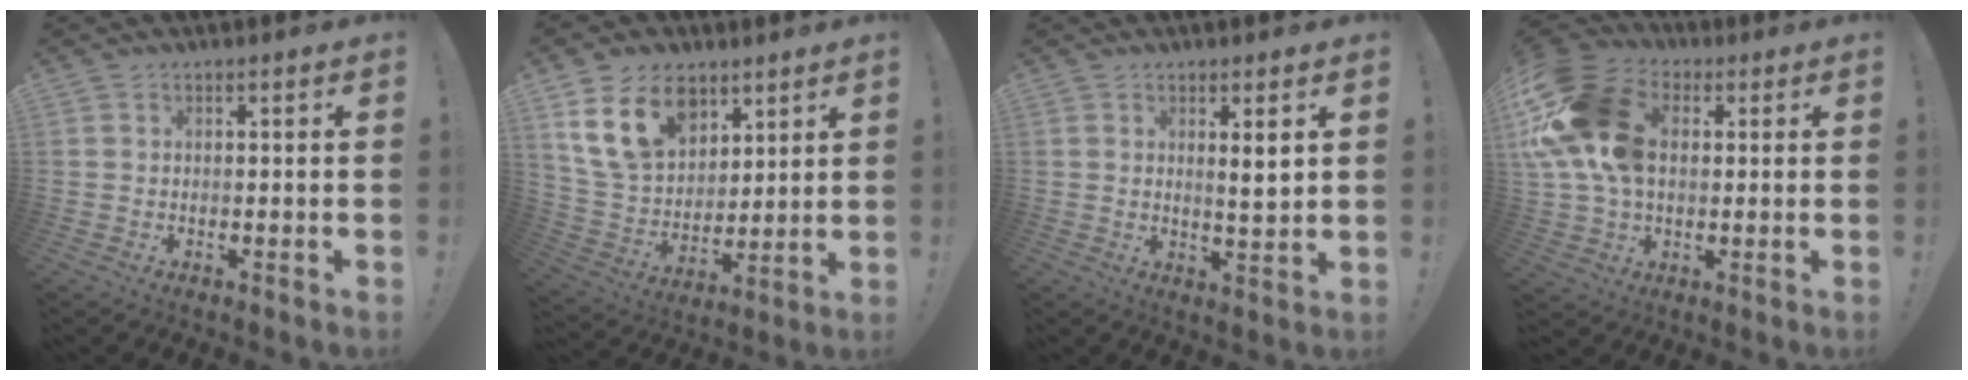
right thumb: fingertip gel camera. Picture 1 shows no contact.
{"total": 17.4, "force": [9.3, 11.7, 8.9], "torque": [-0.161, -0.042, 0.179]}
{"total": 4.7, "force": [2.0, 0.2, 4.3], "torque": [-0.055, -0.023, 0.025]}
{"total": 21.0, "force": [4.0, 14.8, 14.4], "torque": [-0.272, 0.005, 0.080]}